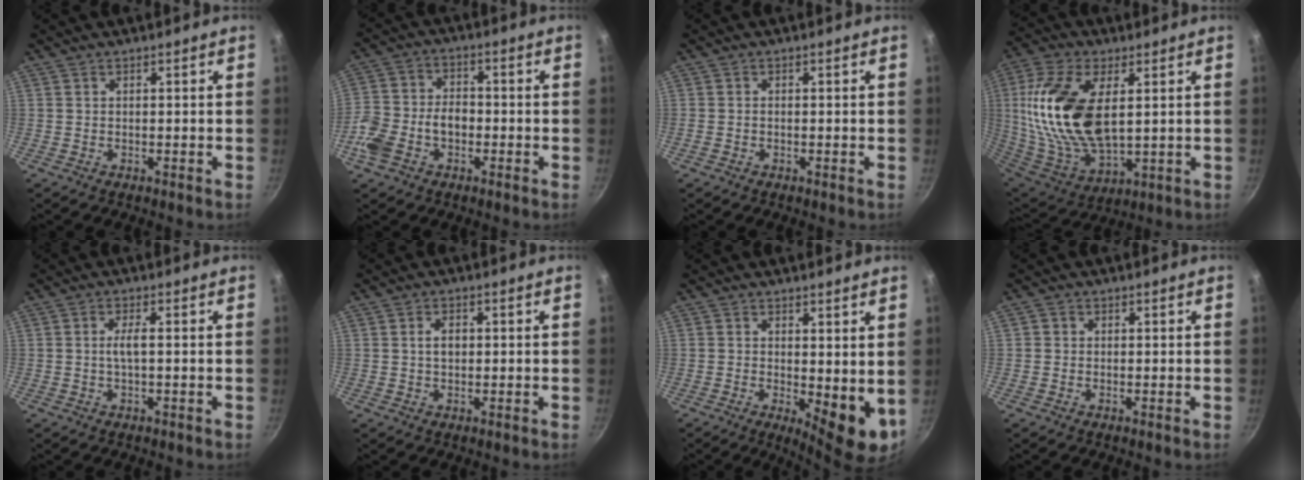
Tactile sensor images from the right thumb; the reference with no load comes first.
{"total": 11.1, "force": [-3.5, 7.6, 7.3], "torque": [-0.130, 0.037, -0.076]}
{"total": 0.6, "force": [-0.2, 0.5, 0.3], "torque": [-0.006, 0.002, -0.006]}
{"total": 21.8, "force": [3.9, 11.4, 18.2], "torque": [-0.365, -0.016, 0.079]}
{"total": 1.9, "force": [0.2, 0.6, 1.8], "torque": [-0.041, 0.002, 0.003]}
{"total": 2.7, "force": [0.3, 1.9, 2.0], "torque": [-0.022, 0.005, 0.005]}
{"total": 8.2, "force": [0.4, 3.4, 7.5], "torque": [-0.092, -0.018, 0.012]}
{"total": 1.1, "force": [0.0, 1.0, 0.3], "torque": [-0.002, 0.002, -0.003]}